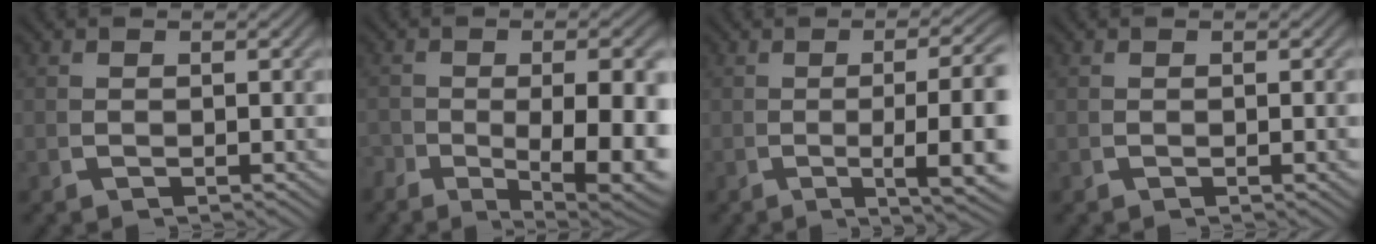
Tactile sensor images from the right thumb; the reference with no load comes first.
{"total": 8.9, "force": [-2.4, 3.9, 7.6], "torque": [-0.109, -0.029, -0.019]}
{"total": 9.2, "force": [-1.4, 3.2, 8.5], "torque": [-0.133, -0.011, -0.012]}
{"total": 0.6, "force": [-0.1, 0.0, 0.5], "torque": [-0.010, 0.003, -0.001]}